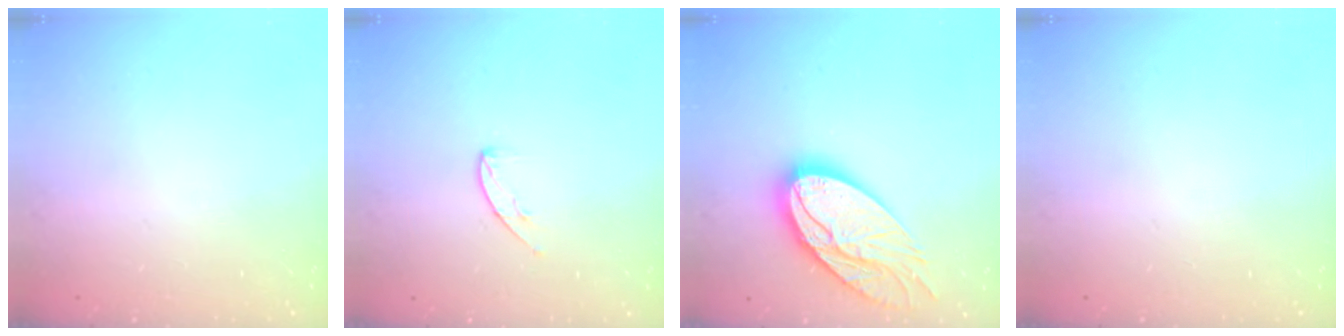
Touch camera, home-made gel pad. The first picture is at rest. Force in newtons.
{"total": 4.9, "press": 4.9, "slide": 0.5}
{"total": 20.5, "press": 20.5, "slide": 2.0}
{"total": 0.0}